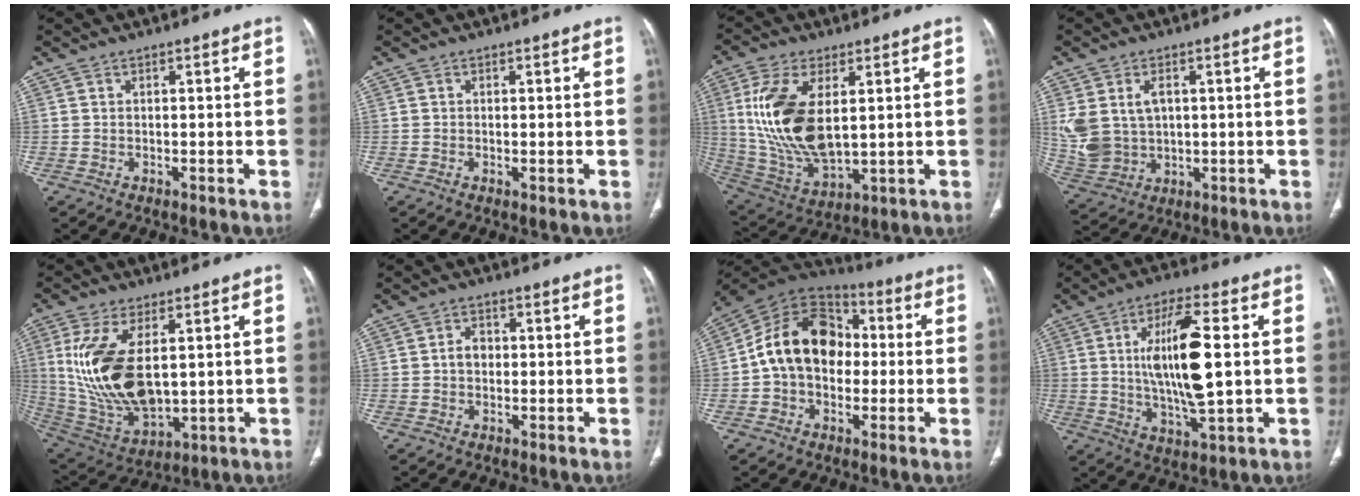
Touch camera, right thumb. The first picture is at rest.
{"total": 0.6, "force": [-0.1, 0.2, 0.5], "torque": [-0.014, -0.003, -0.002]}
{"total": 17.8, "force": [3.3, 9.1, 14.9], "torque": [-0.300, -0.018, 0.077]}
{"total": 10.8, "force": [1.7, 7.9, 7.1], "torque": [-0.142, 0.001, 0.052]}
{"total": 18.2, "force": [2.6, 9.3, 15.4], "torque": [-0.307, -0.020, 0.070]}
{"total": 2.6, "force": [-0.1, 2.1, 1.6], "torque": [-0.018, 0.009, -0.007]}
{"total": 16.5, "force": [-0.1, 12.3, 11.0], "torque": [-0.159, 0.042, -0.013]}
{"total": 16.5, "force": [2.0, 4.9, 15.6], "torque": [-0.281, -0.013, 0.037]}